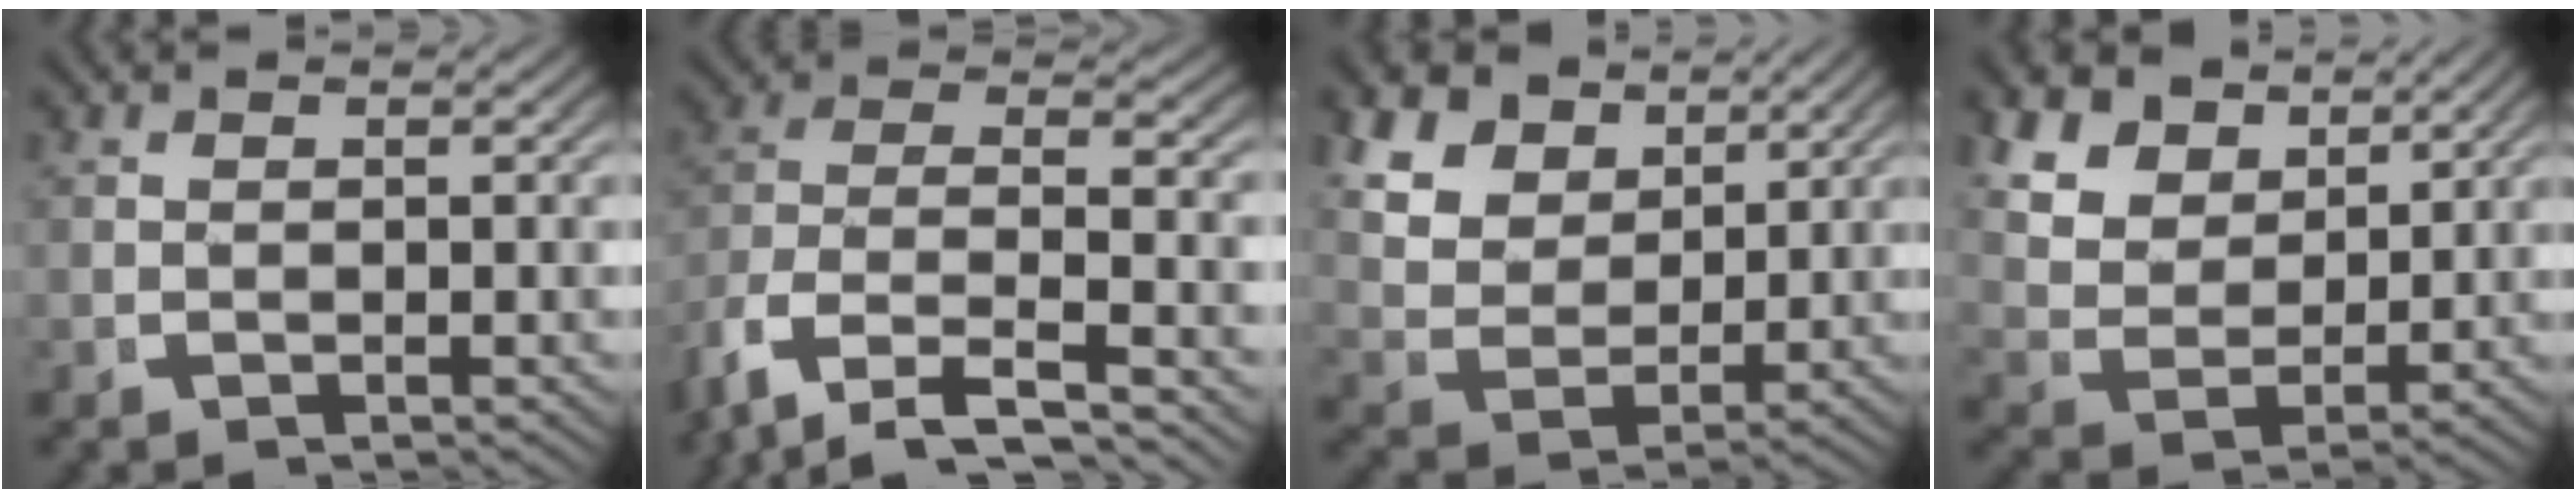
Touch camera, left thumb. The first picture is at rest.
{"total": 10.9, "force": [-1.7, 8.0, 7.1], "torque": [-0.185, -0.043, -0.014]}
{"total": 10.8, "force": [3.6, 8.2, 6.1], "torque": [-0.144, -0.014, 0.059]}
{"total": 10.0, "force": [3.6, 7.3, 5.7], "torque": [-0.132, -0.011, 0.061]}